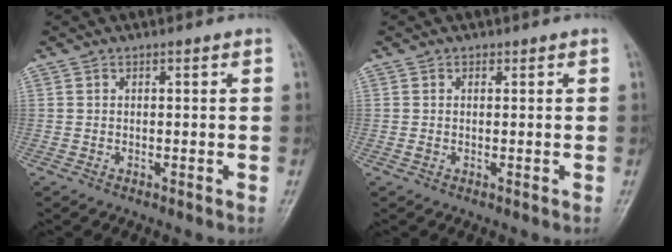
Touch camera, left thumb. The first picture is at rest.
{"total": 0.9, "force": [0.2, 0.8, 0.4], "torque": [-0.004, 0.000, 0.002]}